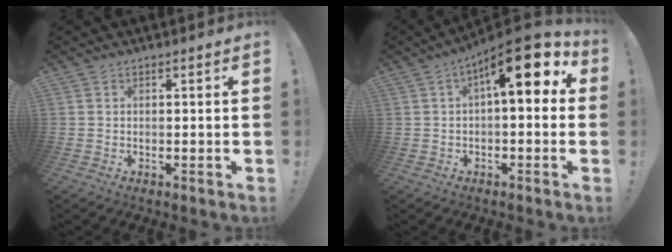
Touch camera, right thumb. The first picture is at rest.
{"total": 15.6, "force": [5.4, 5.4, 13.6], "torque": [-0.193, -0.031, 0.083]}